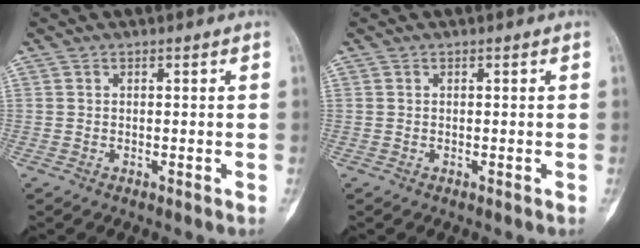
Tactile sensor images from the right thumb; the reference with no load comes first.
{"total": 0.0}